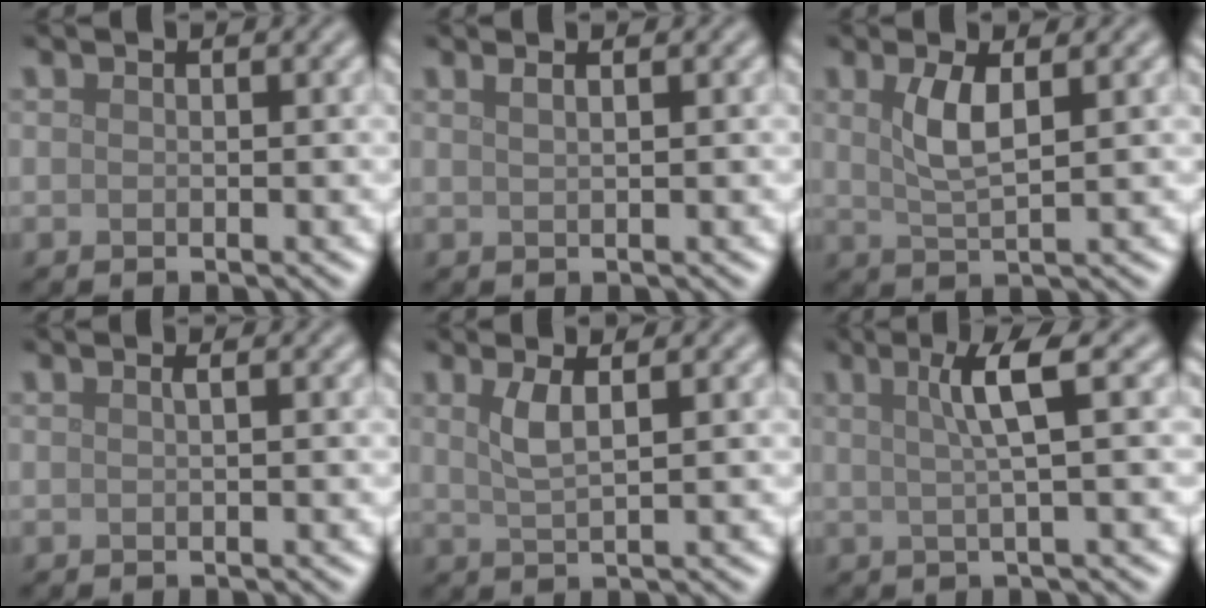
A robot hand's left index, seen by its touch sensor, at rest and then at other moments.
{"total": 2.1, "force": [1.3, 1.0, 1.4], "torque": [-0.001, 0.002, -0.007]}
{"total": 3.3, "force": [1.1, 0.9, 2.9], "torque": [-0.061, -0.001, 0.022]}
{"total": 0.7, "force": [0.2, 0.3, 0.7], "torque": [-0.007, 0.005, -0.002]}
{"total": 2.4, "force": [1.0, 0.6, 2.1], "torque": [-0.040, 0.000, 0.019]}
{"total": 4.0, "force": [1.0, 0.5, 3.8], "torque": [-0.061, 0.007, 0.016]}